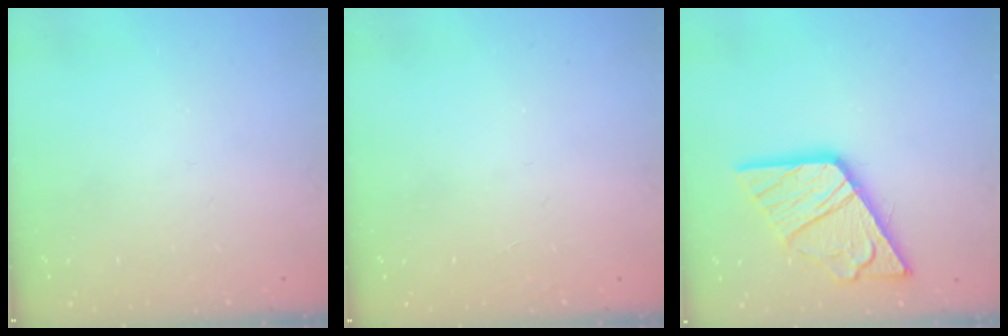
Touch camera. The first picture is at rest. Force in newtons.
{"total": 0.0}
{"total": 17.9, "press": 17.8, "slide": 2.0}